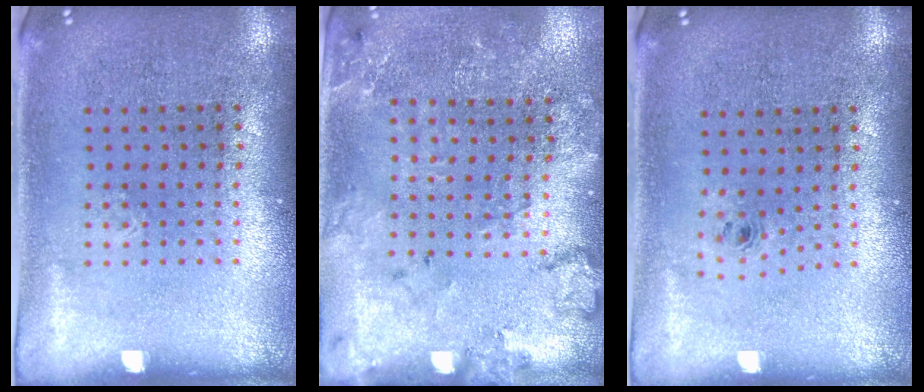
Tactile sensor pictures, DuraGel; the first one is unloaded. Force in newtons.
{"total": 1.8, "press": 1.7, "slide": 0.4}
{"total": 0.6, "press": 0.3, "slide": 0.5}